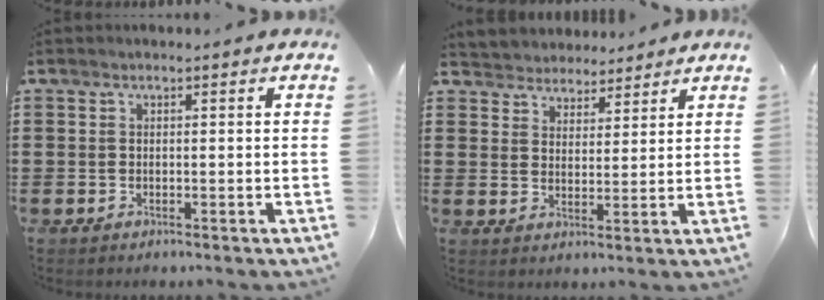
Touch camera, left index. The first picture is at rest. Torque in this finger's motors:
{"motor_torque": [0.71, -1.43, 0.10, 0.00]}